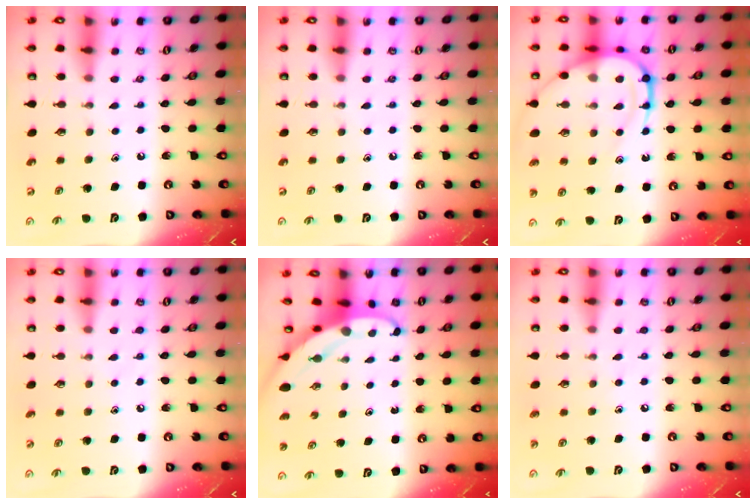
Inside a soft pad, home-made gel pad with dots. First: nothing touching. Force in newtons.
{"total": 0.0}
{"total": 17.7, "press": 17.6, "slide": 1.8}
{"total": 4.4, "press": 4.3, "slide": 0.6}
{"total": 4.6, "press": 4.6, "slide": 0.4}
{"total": 5.2, "press": 5.2, "slide": 0.5}